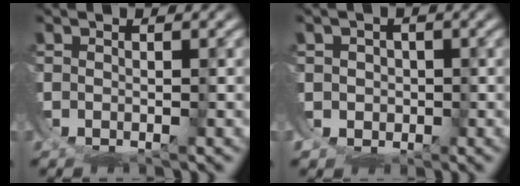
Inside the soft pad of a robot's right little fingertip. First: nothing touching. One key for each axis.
{"total": 1.7, "fx": 1.2, "fy": 1.1, "fz": -0.6, "tx": 0.004, "ty": -0.014, "tz": 0.028}